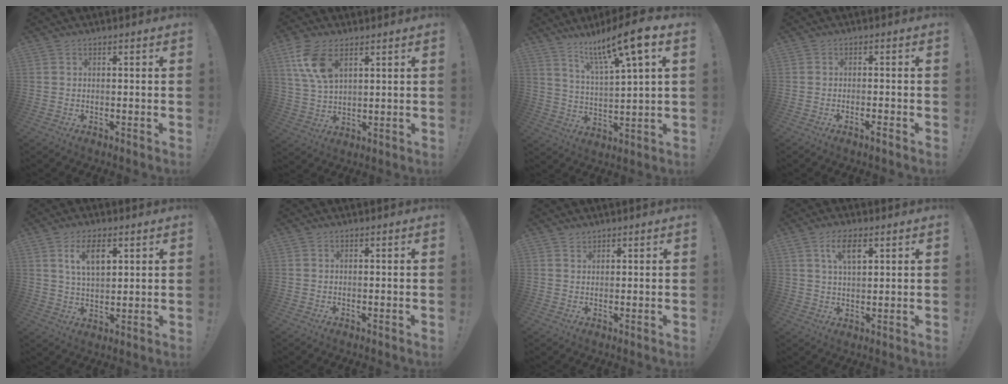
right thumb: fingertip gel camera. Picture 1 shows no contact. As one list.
[{"total": 10.9, "force": [5.5, 5.8, 7.3], "torque": [-0.147, -0.014, 0.105]}, {"total": 13.6, "force": [8.8, 1.1, 10.3], "torque": [-0.181, -0.052, 0.133]}, {"total": 2.0, "force": [-1.3, 0.1, 1.6], "torque": [-0.025, 0.002, -0.023]}, {"total": 8.1, "force": [3.7, 4.0, 6.0], "torque": [-0.094, -0.011, 0.063]}, {"total": 0.0}, {"total": 1.5, "force": [1.3, 0.7, 0.2], "torque": [0.001, -0.007, 0.025]}, {"total": 6.8, "force": [3.2, 3.1, 5.2], "torque": [-0.083, -0.006, 0.053]}]